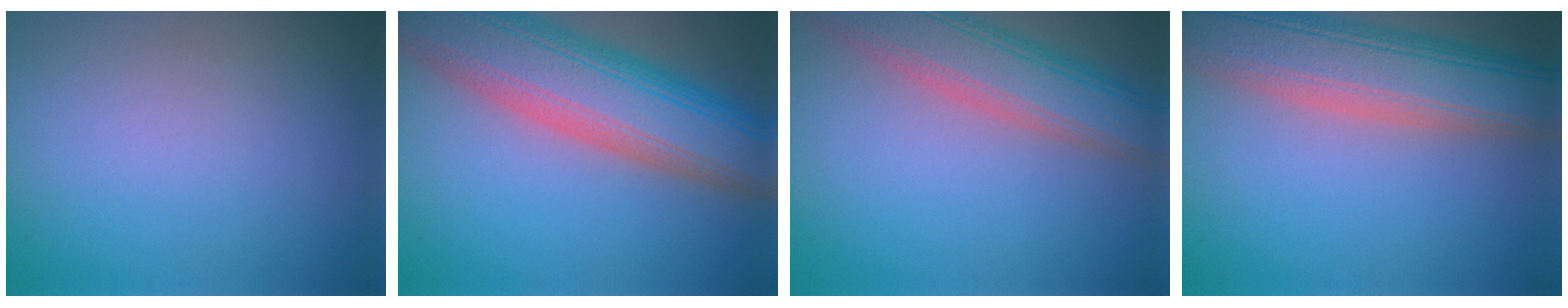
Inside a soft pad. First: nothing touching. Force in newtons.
{"total": 12.5, "press": 12.4, "slide": 0.6}
{"total": 7.3, "press": 7.3, "slide": 0.6}
{"total": 10.4, "press": 10.4, "slide": 0.6}